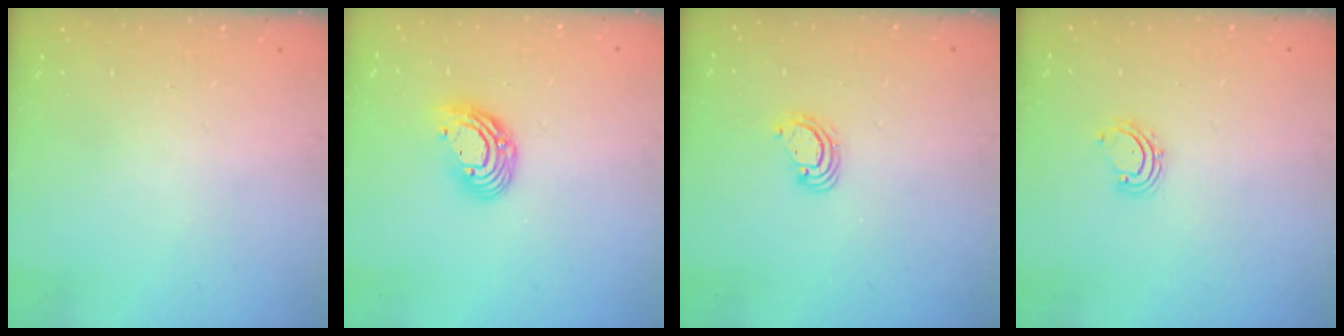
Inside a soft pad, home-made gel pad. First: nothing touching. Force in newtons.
{"total": 9.8, "press": 9.8, "slide": 0.9}
{"total": 4.0, "press": 3.9, "slide": 0.3}
{"total": 2.9, "press": 2.9, "slide": 0.4}